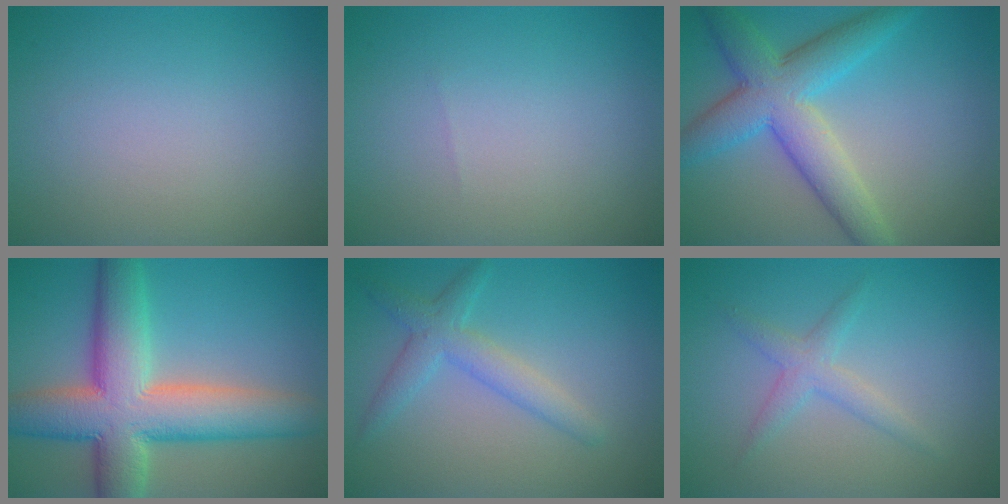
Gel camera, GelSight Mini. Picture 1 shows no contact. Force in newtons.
{"total": 0.0}
{"total": 7.1, "press": 7.1, "slide": 0.3}
{"total": 10.9, "press": 10.9, "slide": 0.7}
{"total": 2.9, "press": 2.9, "slide": 0.1}
{"total": 2.1, "press": 2.1, "slide": 0.1}